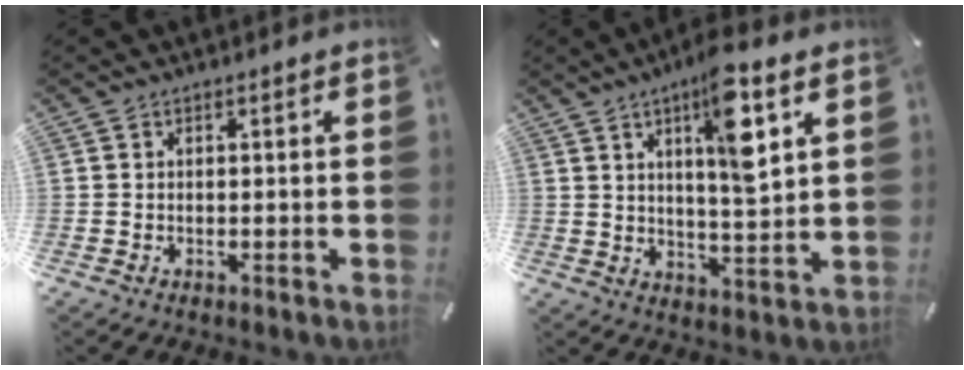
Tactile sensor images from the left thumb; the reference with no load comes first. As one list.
[{"total": 11.8, "force": [5.7, 3.0, 9.9], "torque": [-0.153, -0.026, 0.089]}]